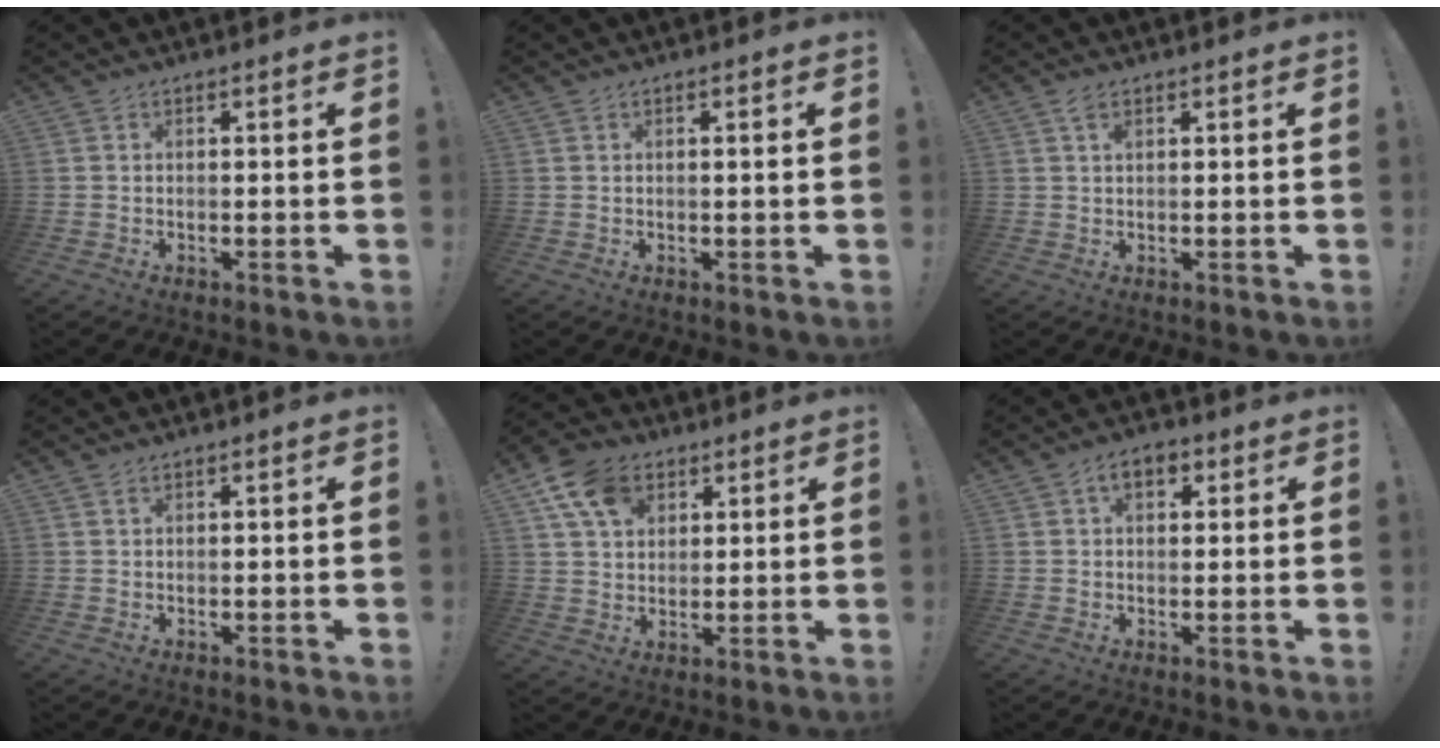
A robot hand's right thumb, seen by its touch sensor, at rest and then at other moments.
{"total": 1.3, "force": [0.1, -0.2, 1.3], "torque": [-0.016, -0.004, 0.000]}
{"total": 2.2, "force": [1.3, 1.0, 1.5], "torque": [-0.019, -0.003, 0.020]}
{"total": 0.8, "force": [0.6, 0.3, 0.3], "torque": [-0.001, -0.002, 0.011]}
{"total": 12.9, "force": [6.1, 9.3, 6.5], "torque": [-0.108, -0.015, 0.120]}
{"total": 5.4, "force": [1.8, 3.4, 3.8], "torque": [-0.051, 0.004, 0.029]}